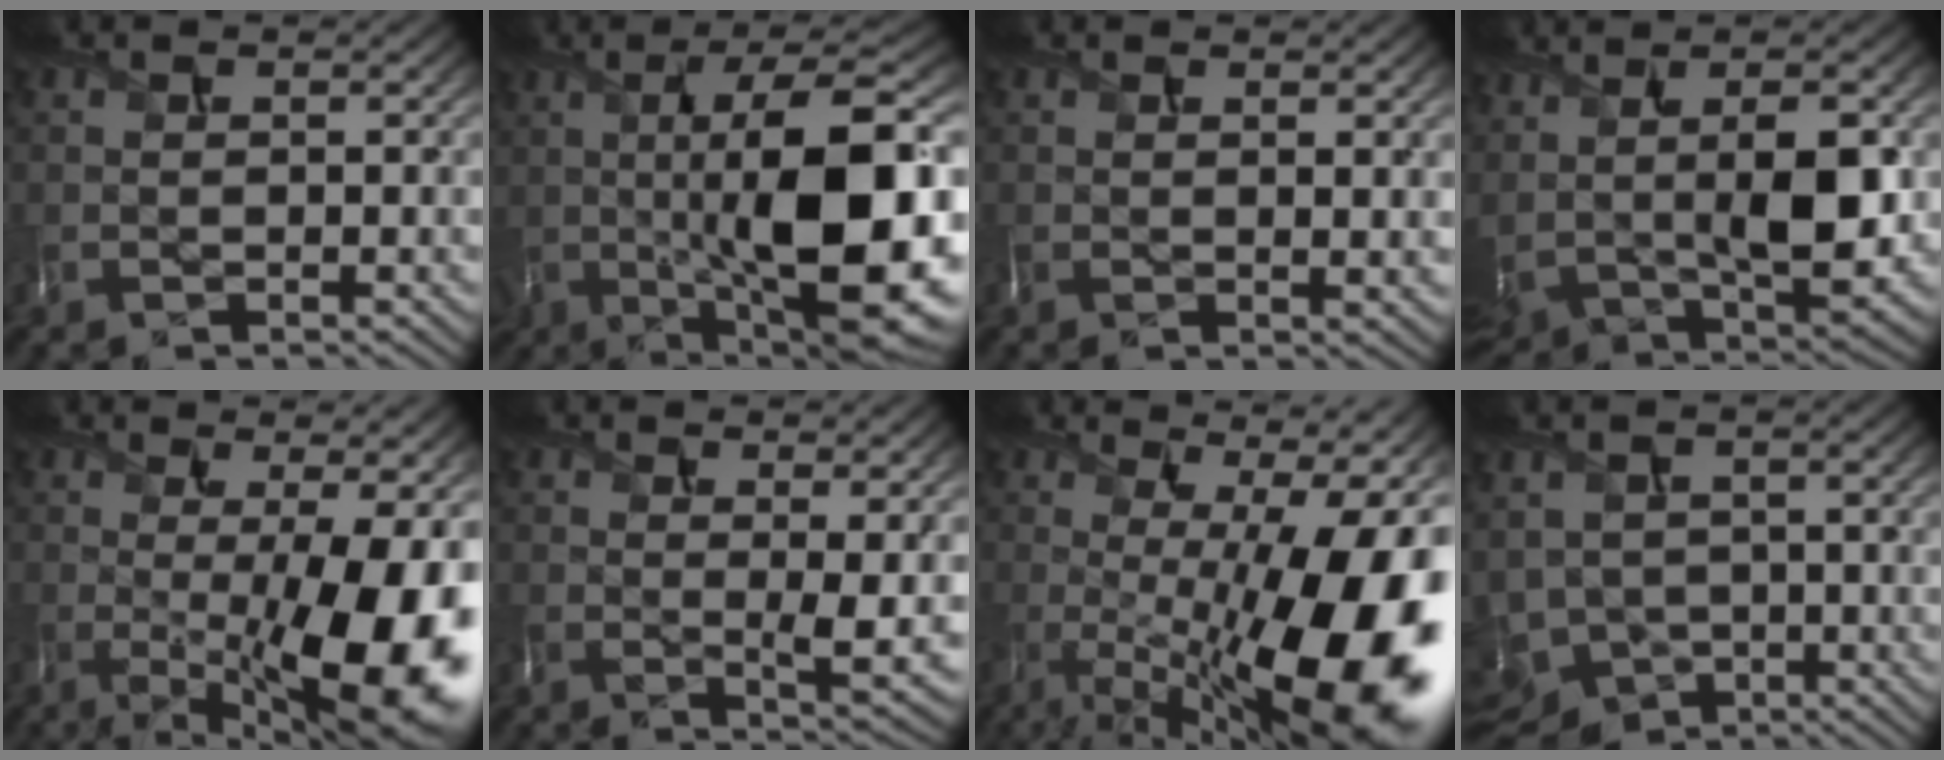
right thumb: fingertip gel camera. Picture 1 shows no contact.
{"total": 17.6, "force": [-0.8, 6.3, 16.5], "torque": [-0.268, 0.011, -0.014]}
{"total": 2.2, "force": [0.6, 0.5, 2.0], "torque": [-0.038, 0.001, 0.012]}
{"total": 10.9, "force": [2.2, 5.2, 9.3], "torque": [-0.201, -0.011, 0.054]}
{"total": 17.7, "force": [-2.5, 6.2, 16.4], "torque": [-0.208, -0.022, -0.026]}
{"total": 5.6, "force": [0.7, 1.4, 5.4], "torque": [-0.090, -0.013, 0.018]}
{"total": 20.1, "force": [-2.8, 7.2, 18.6], "torque": [-0.224, -0.006, -0.049]}
{"total": 5.8, "force": [-1.1, 4.4, 3.5], "torque": [-0.108, -0.016, -0.018]}